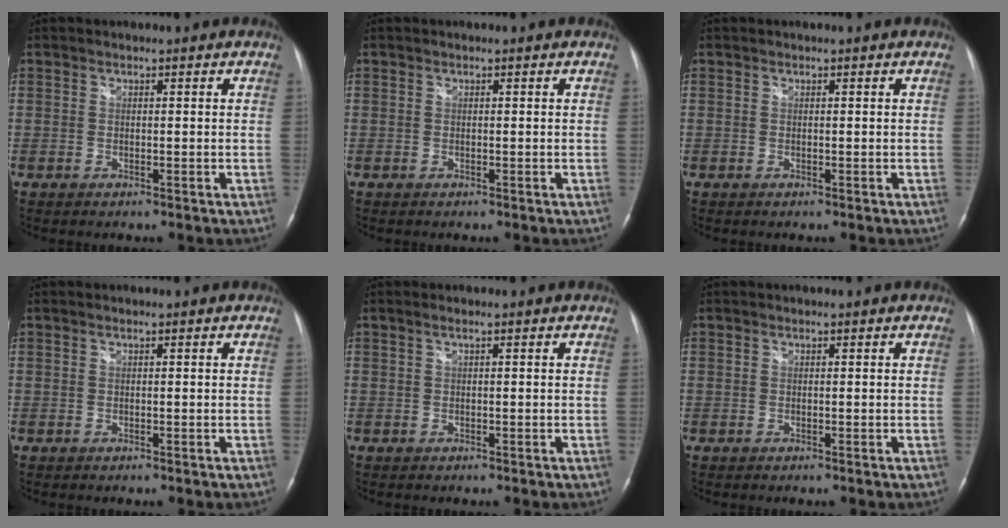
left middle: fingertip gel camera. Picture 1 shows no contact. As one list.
[{"total": 0.0}, {"total": 0.0}, {"total": 0.0}, {"total": 0.7, "force": [0.3, -0.1, 0.6], "torque": [-0.018, 0.011, 0.007]}, {"total": 0.0}]